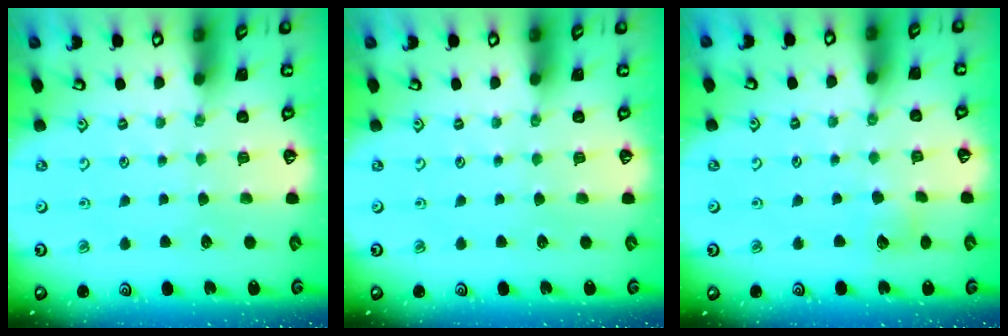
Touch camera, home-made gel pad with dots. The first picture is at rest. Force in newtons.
{"total": 0.0}
{"total": 6.6, "press": 6.6, "slide": 0.8}